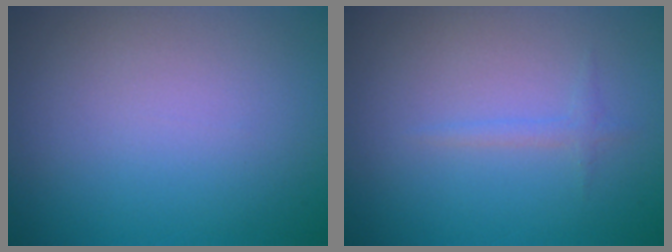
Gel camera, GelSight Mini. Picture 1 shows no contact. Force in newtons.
{"total": 0.8, "press": 0.8, "slide": 0.0}